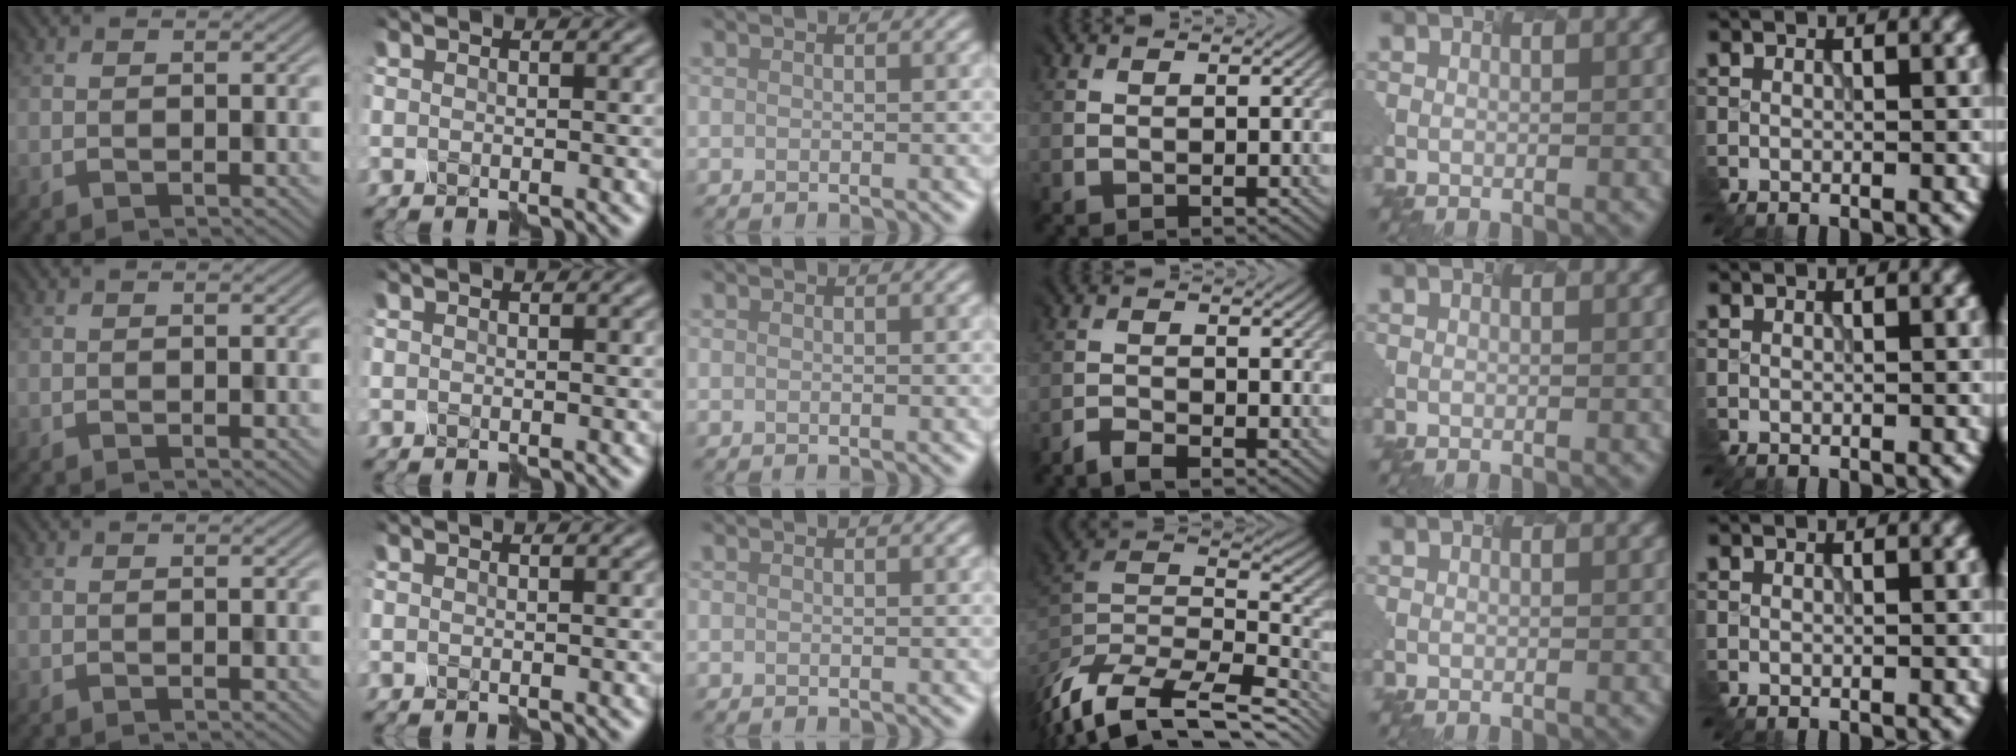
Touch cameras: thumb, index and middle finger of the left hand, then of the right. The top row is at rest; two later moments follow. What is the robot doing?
{"motion": "assemble", "object": "hinged jar"}